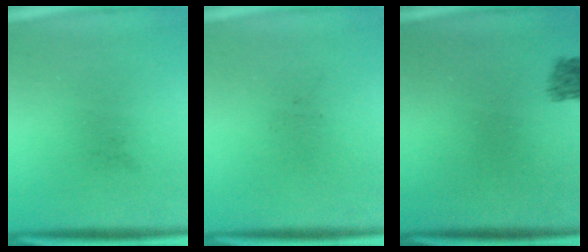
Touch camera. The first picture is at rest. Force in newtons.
{"total": 0.0}
{"total": 2.5}